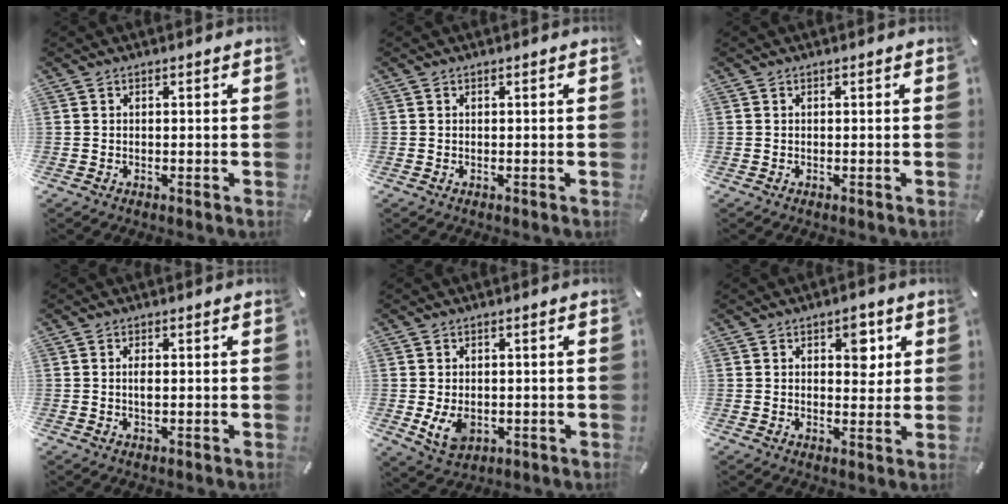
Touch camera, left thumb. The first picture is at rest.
{"total": 0.0}
{"total": 0.0}
{"total": 1.8, "force": [0.0, 0.7, 1.7], "torque": [-0.040, -0.002, -0.003]}
{"total": 5.1, "force": [-0.6, 3.8, 3.3], "torque": [-0.067, -0.001, -0.011]}
{"total": 6.0, "force": [2.3, 3.6, 4.3], "torque": [-0.034, -0.013, 0.027]}